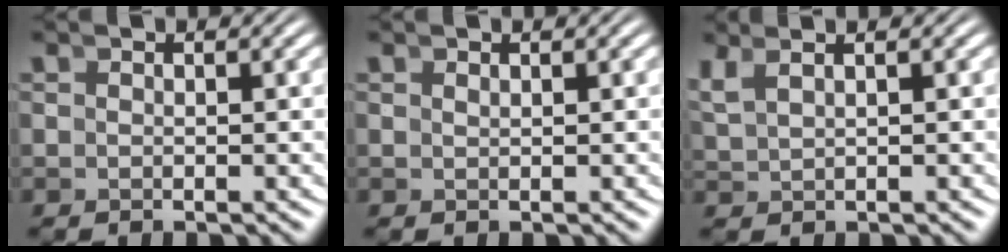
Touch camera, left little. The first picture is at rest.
{"total": 0.6, "force": [0.2, -0.6, -0.1], "torque": [0.005, -0.003, 0.009]}
{"total": 2.2, "force": [1.5, 0.5, 1.4], "torque": [-0.022, 0.012, 0.032]}